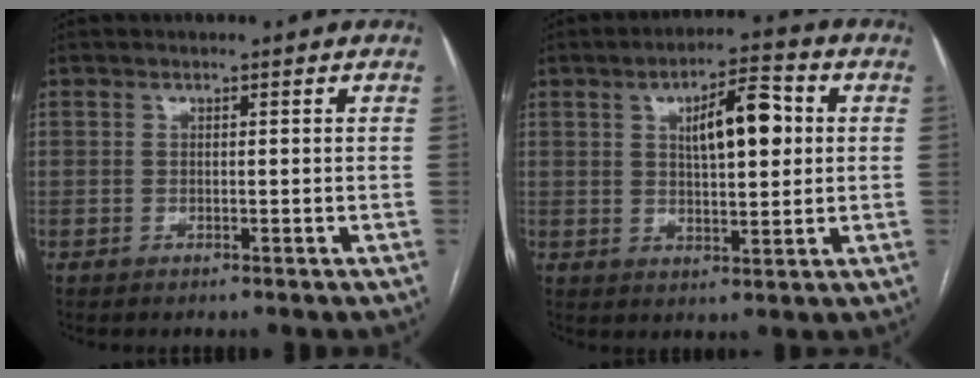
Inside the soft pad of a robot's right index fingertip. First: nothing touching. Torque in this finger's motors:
{"motor_torque": [0.42, 0.24, 0.23, 0.09]}